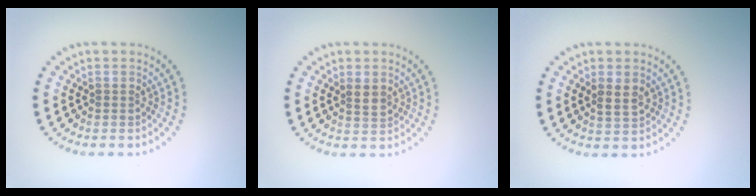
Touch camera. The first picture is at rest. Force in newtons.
{"total": 1.6, "press": 1.4, "slide": 0.7}
{"total": 1.3, "press": 1.3, "slide": 0.5}